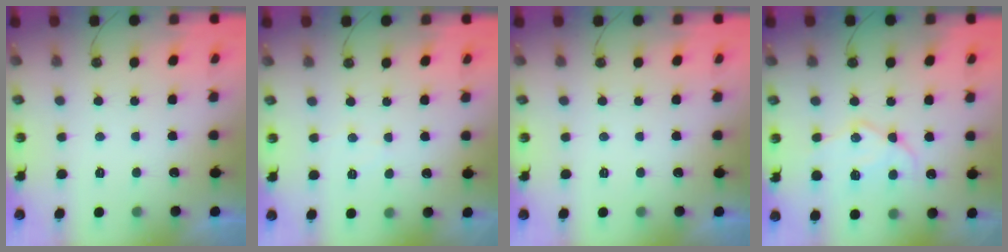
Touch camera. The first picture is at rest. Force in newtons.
{"total": 4.4, "press": 4.4, "slide": 0.6}
{"total": 0.0}
{"total": 13.8, "press": 13.7, "slide": 1.0}